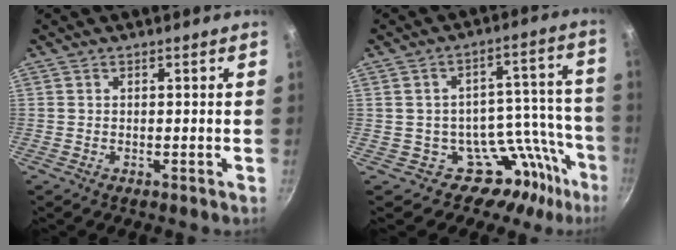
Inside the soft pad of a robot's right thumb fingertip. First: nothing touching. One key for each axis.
{"total": 13.5, "fx": -8.2, "fy": 10.4, "fz": 2.6, "tx": 0.077, "ty": 0.106, "tz": -0.126}